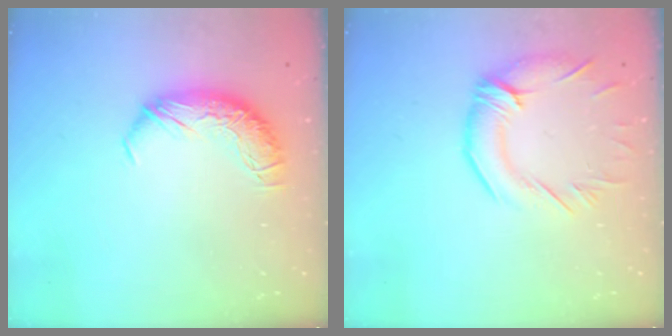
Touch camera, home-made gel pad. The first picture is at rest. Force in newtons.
{"total": 3.7, "press": 3.3, "slide": 1.6}